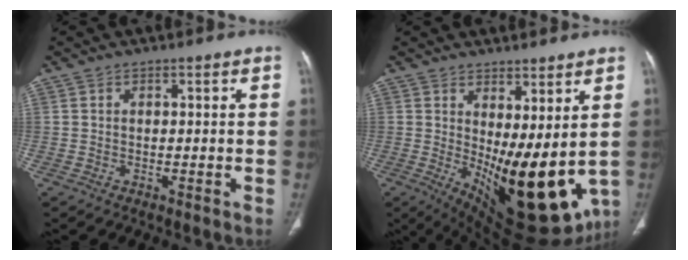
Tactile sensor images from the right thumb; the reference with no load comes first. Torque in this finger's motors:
{"motor_torque": [2.45, 2.56, 1.15, -0.89, 0.57]}